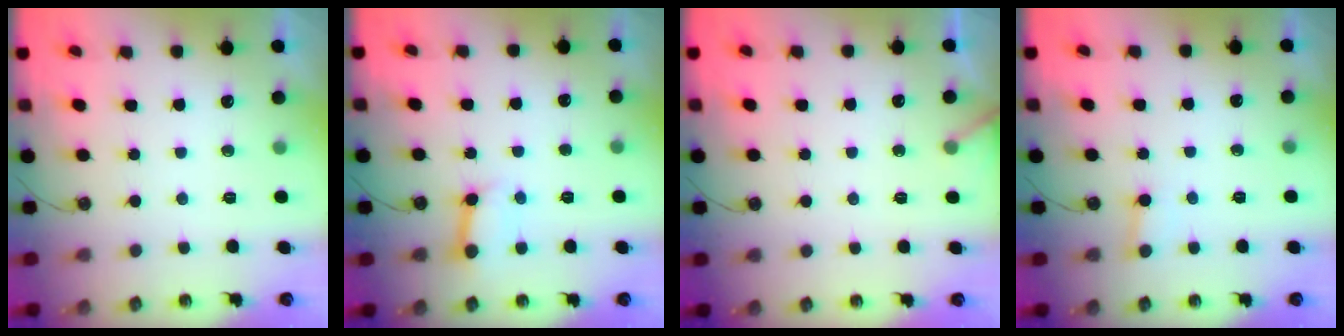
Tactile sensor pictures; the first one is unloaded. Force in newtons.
{"total": 7.1, "press": 7.1, "slide": 0.4}
{"total": 2.7, "press": 2.7, "slide": 0.2}
{"total": 2.2, "press": 2.2, "slide": 0.2}